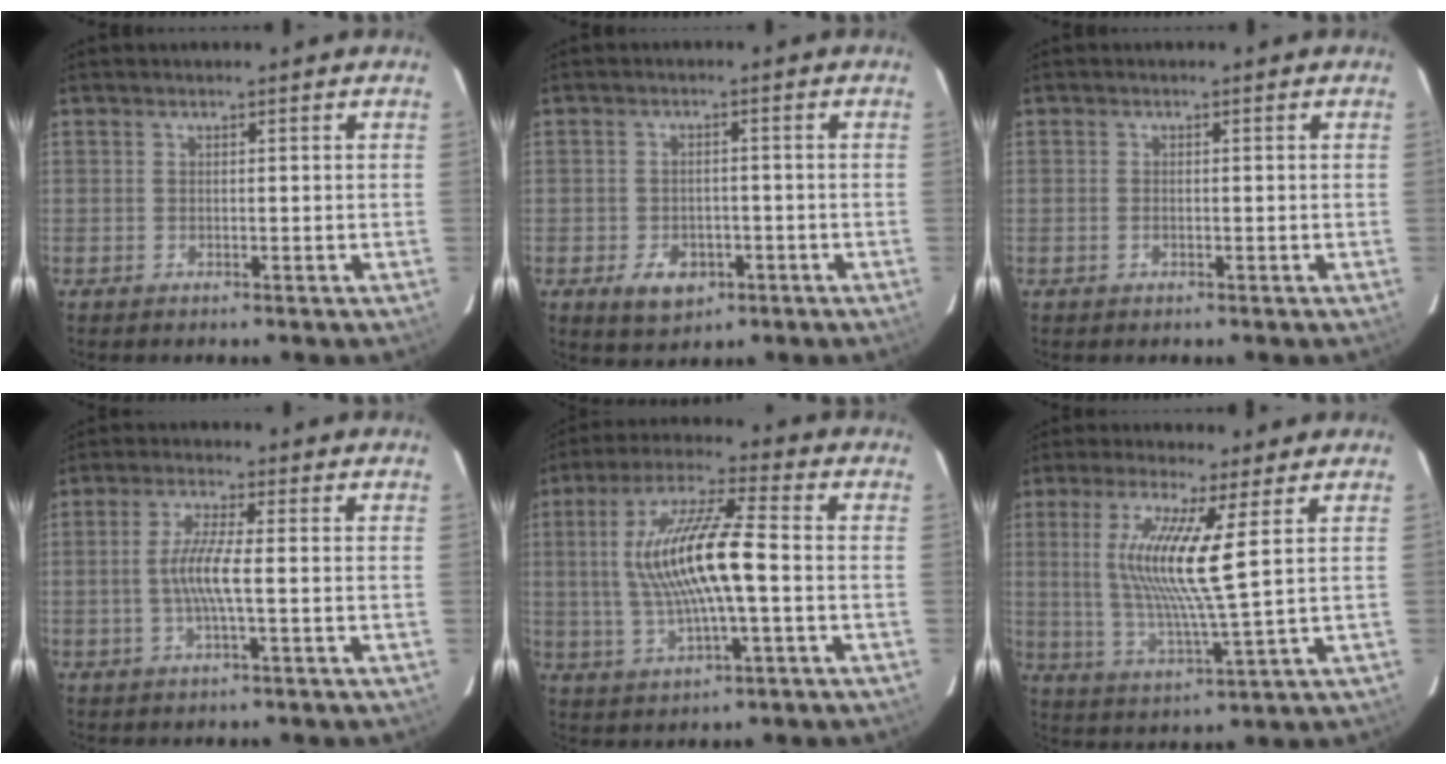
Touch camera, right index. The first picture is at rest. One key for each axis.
{"total": 6.1, "fx": -2.8, "fy": 4.5, "fz": 3.1, "tx": -0.072, "ty": 0.006, "tz": -0.032}
{"total": 1.0, "fx": -0.4, "fy": 0.7, "fz": 0.6, "tx": -0.013, "ty": 0.000, "tz": -0.008}
{"total": 5.9, "fx": -0.9, "fy": 0.2, "fz": 5.8, "tx": -0.116, "ty": 0.000, "tz": -0.017}
{"total": 15.0, "fx": -0.1, "fy": 3.0, "fz": 14.7, "tx": -0.280, "ty": 0.010, "tz": -0.001}
{"total": 11.9, "fx": 3.2, "fy": 0.0, "fz": 11.5, "tx": -0.222, "ty": -0.013, "tz": 0.065}